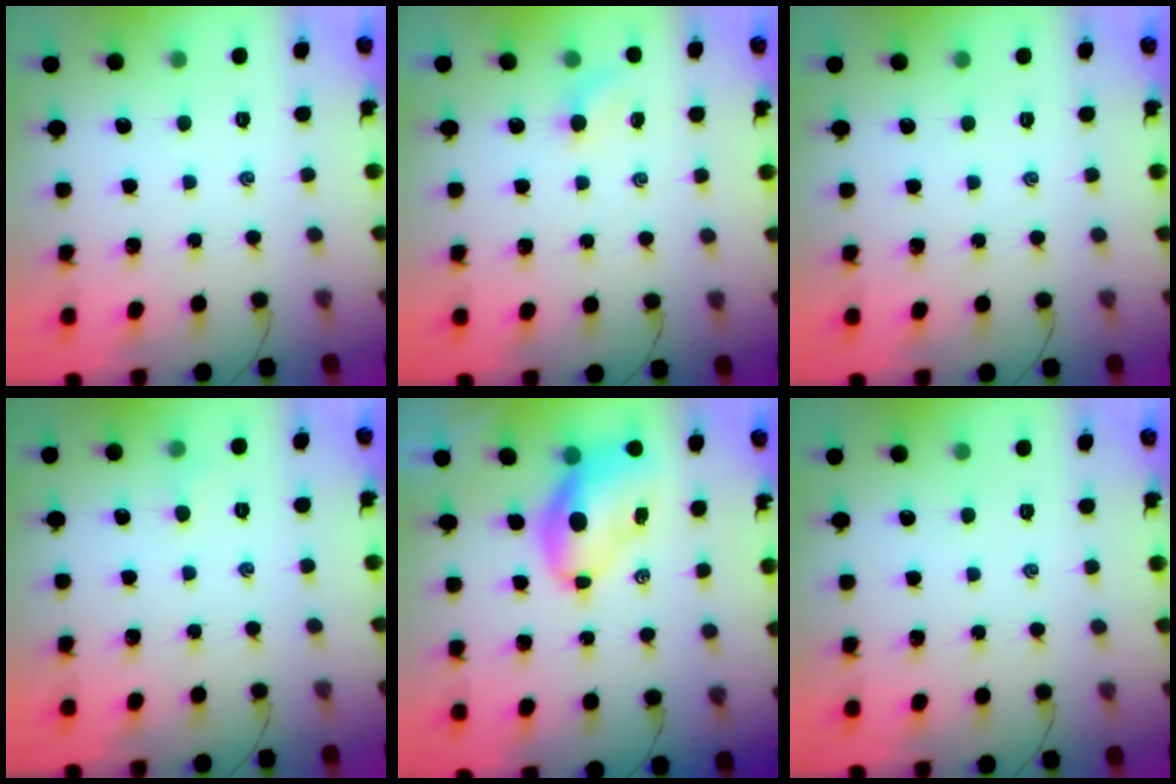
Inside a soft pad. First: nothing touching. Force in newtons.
{"total": 2.9, "press": 2.7, "slide": 0.9}
{"total": 0.0}
{"total": 2.6, "press": 2.4, "slide": 0.8}
{"total": 7.8, "press": 7.6, "slide": 1.8}
{"total": 0.0}